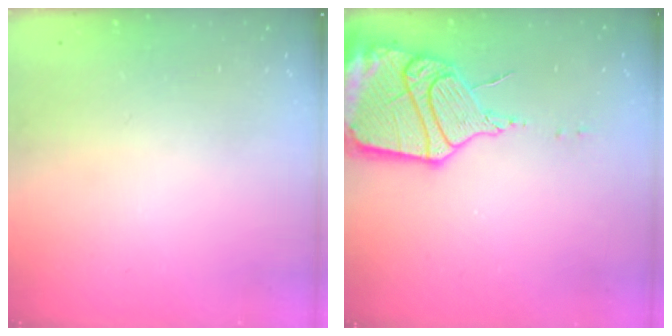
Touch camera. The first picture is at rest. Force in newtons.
{"total": 19.2, "press": 18.4, "slide": 5.2}